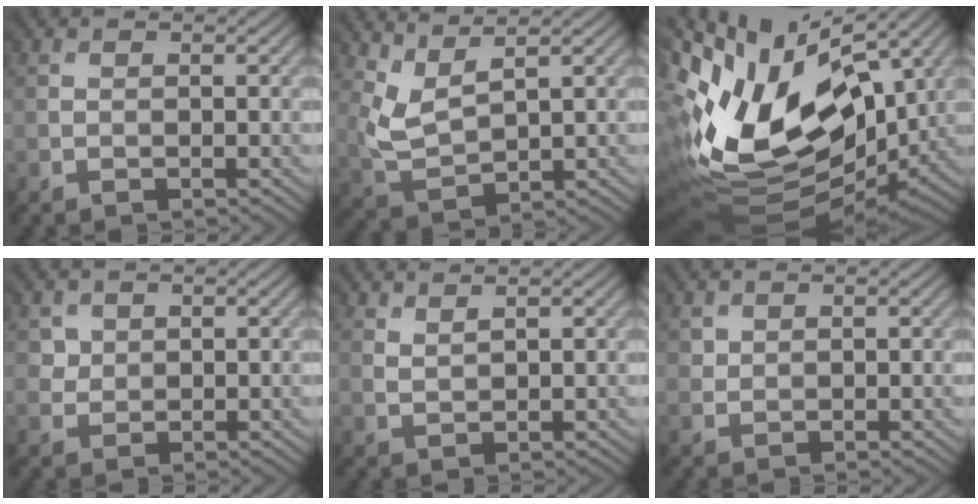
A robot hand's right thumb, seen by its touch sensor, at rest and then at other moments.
{"total": 4.7, "force": [4.4, 1.3, 1.3], "torque": [-0.045, 0.004, 0.093]}
{"total": 16.9, "force": [3.5, 9.9, 13.3], "torque": [-0.277, -0.016, 0.080]}
{"total": 3.0, "force": [1.9, 2.0, -1.2], "torque": [0.019, -0.001, 0.031]}
{"total": 2.7, "force": [2.5, 0.0, -0.9], "torque": [0.016, 0.003, 0.051]}
{"total": 2.8, "force": [2.2, 1.8, 0.0], "torque": [0.006, 0.003, 0.039]}